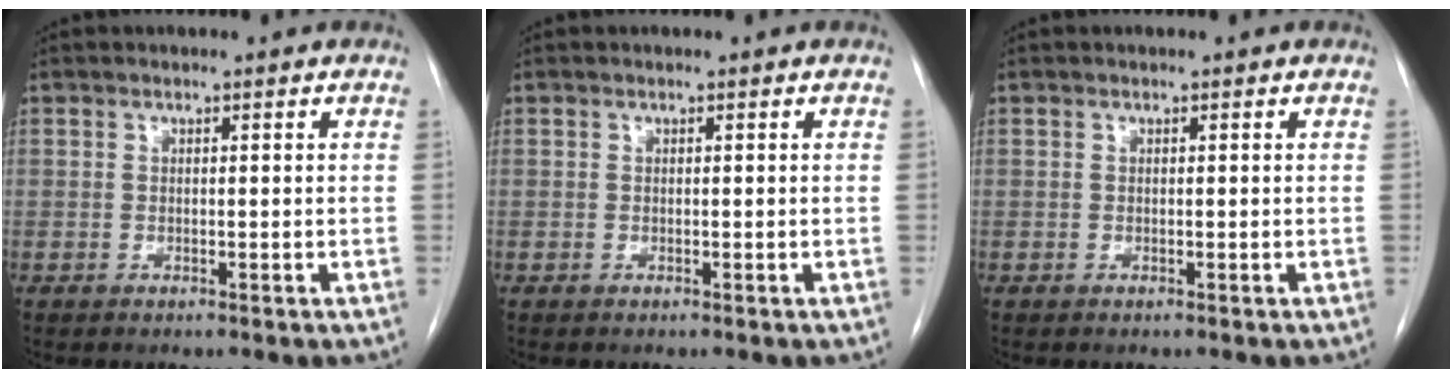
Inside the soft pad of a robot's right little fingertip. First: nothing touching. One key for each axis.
{"total": 0.0}
{"total": 0.0}